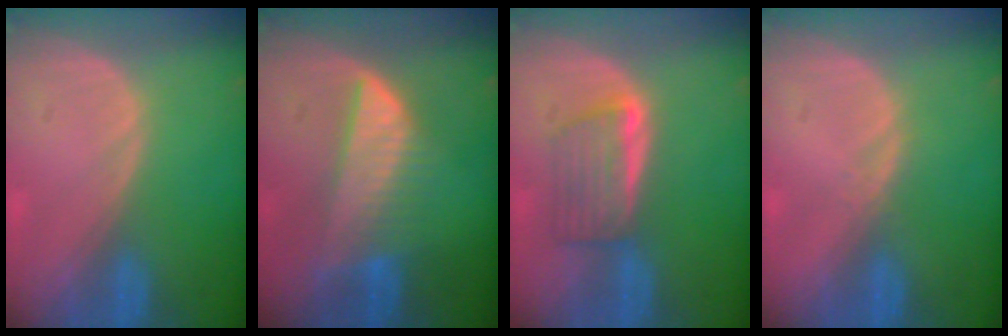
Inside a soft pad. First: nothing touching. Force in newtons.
{"total": 7.1, "press": 6.8, "slide": 2.2}
{"total": 5.7, "press": 5.3, "slide": 2.2}
{"total": 0.8, "press": 0.6, "slide": 0.5}